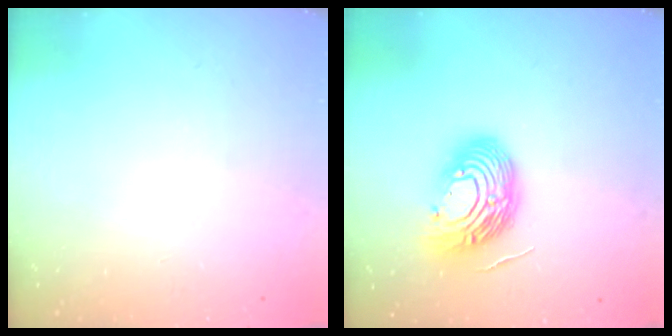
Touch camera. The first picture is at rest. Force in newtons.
{"total": 13.7, "press": 13.6, "slide": 1.8}